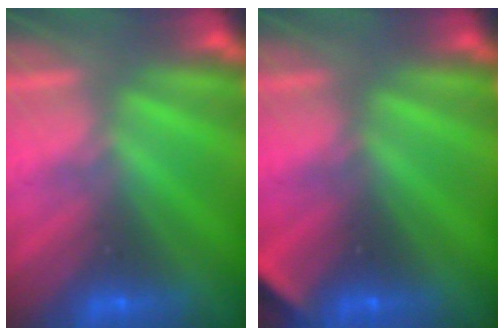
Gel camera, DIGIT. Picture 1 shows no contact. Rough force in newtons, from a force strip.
{"total": 2.1}